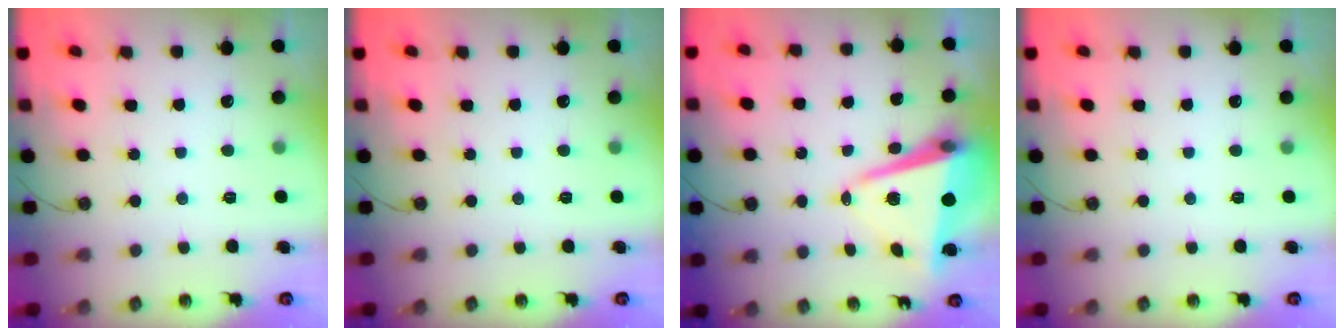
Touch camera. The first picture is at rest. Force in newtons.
{"total": 0.0}
{"total": 9.8, "press": 9.7, "slide": 1.4}
{"total": 0.0}